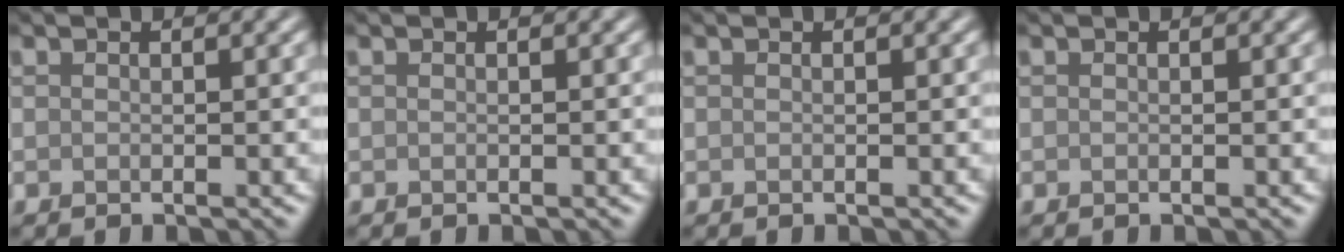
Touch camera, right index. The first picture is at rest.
{"total": 0.0}
{"total": 0.0}
{"total": 0.0}